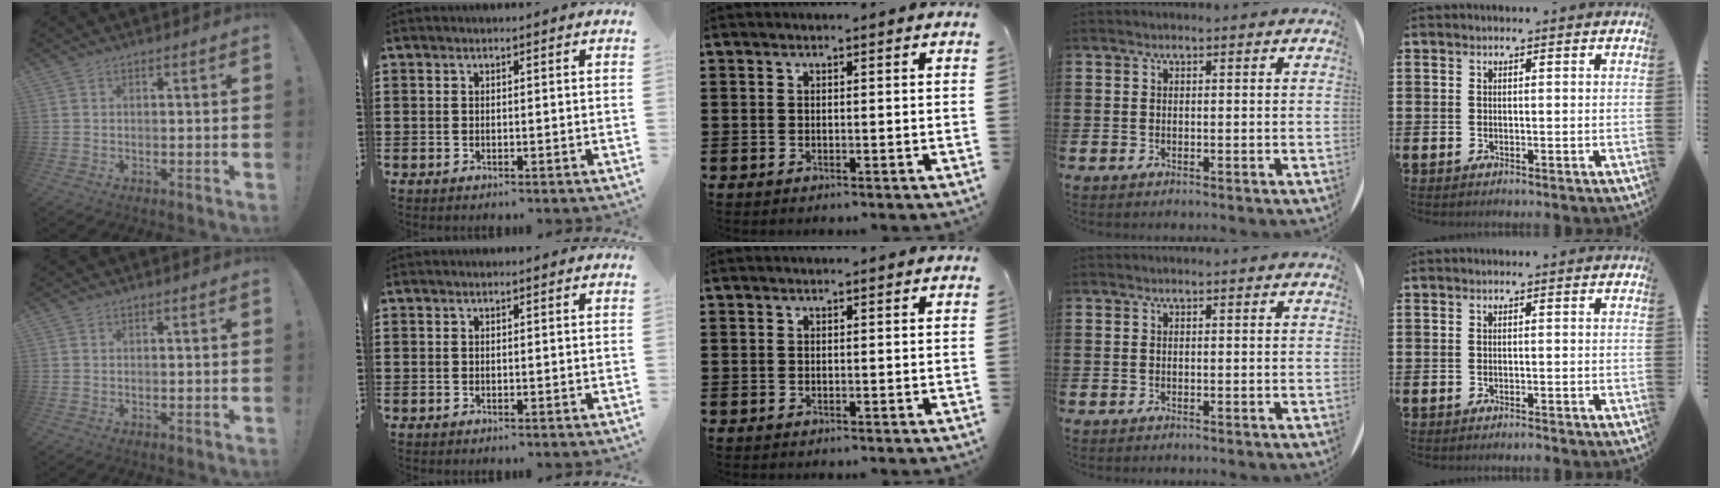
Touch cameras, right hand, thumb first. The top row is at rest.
{"little": {"total": 0.5, "force": [-0.5, 0.0, 0.2], "torque": [-0.004, -0.003, -0.009]}}